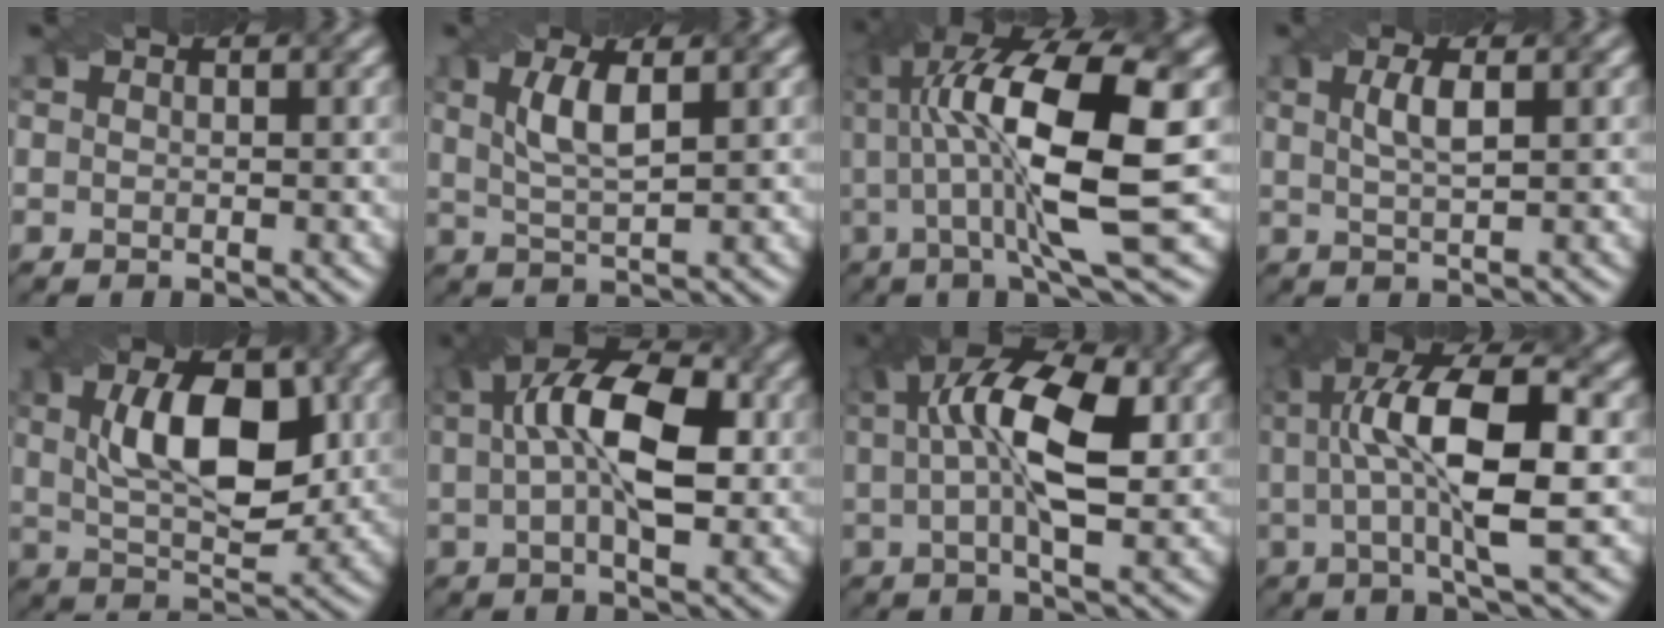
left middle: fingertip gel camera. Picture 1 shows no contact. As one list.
[{"total": 3.6, "force": [0.7, 1.0, 3.4], "torque": [-0.077, 0.007, 0.025]}, {"total": 12.9, "force": [1.1, 3.0, 12.5], "torque": [-0.207, 0.014, 0.032]}, {"total": 2.1, "force": [0.3, 0.5, 2.0], "torque": [-0.045, 0.009, 0.015]}, {"total": 8.7, "force": [1.3, 4.1, 7.5], "torque": [-0.126, 0.013, 0.029]}, {"total": 9.7, "force": [1.3, 4.4, 8.5], "torque": [-0.140, 0.030, 0.019]}, {"total": 9.2, "force": [1.3, 3.4, 8.4], "torque": [-0.145, 0.023, 0.025]}, {"total": 10.4, "force": [0.5, 2.9, 10.0], "torque": [-0.162, 0.020, 0.018]}]